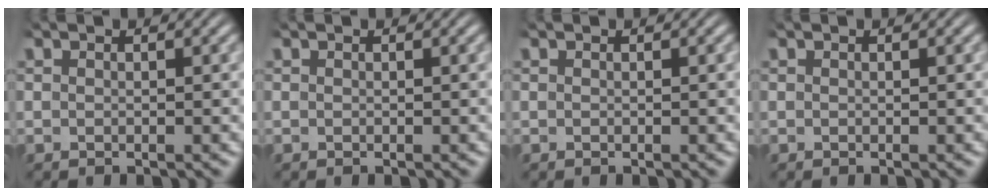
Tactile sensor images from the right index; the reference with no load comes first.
{"total": 0.0}
{"total": 0.0}
{"total": 0.0}